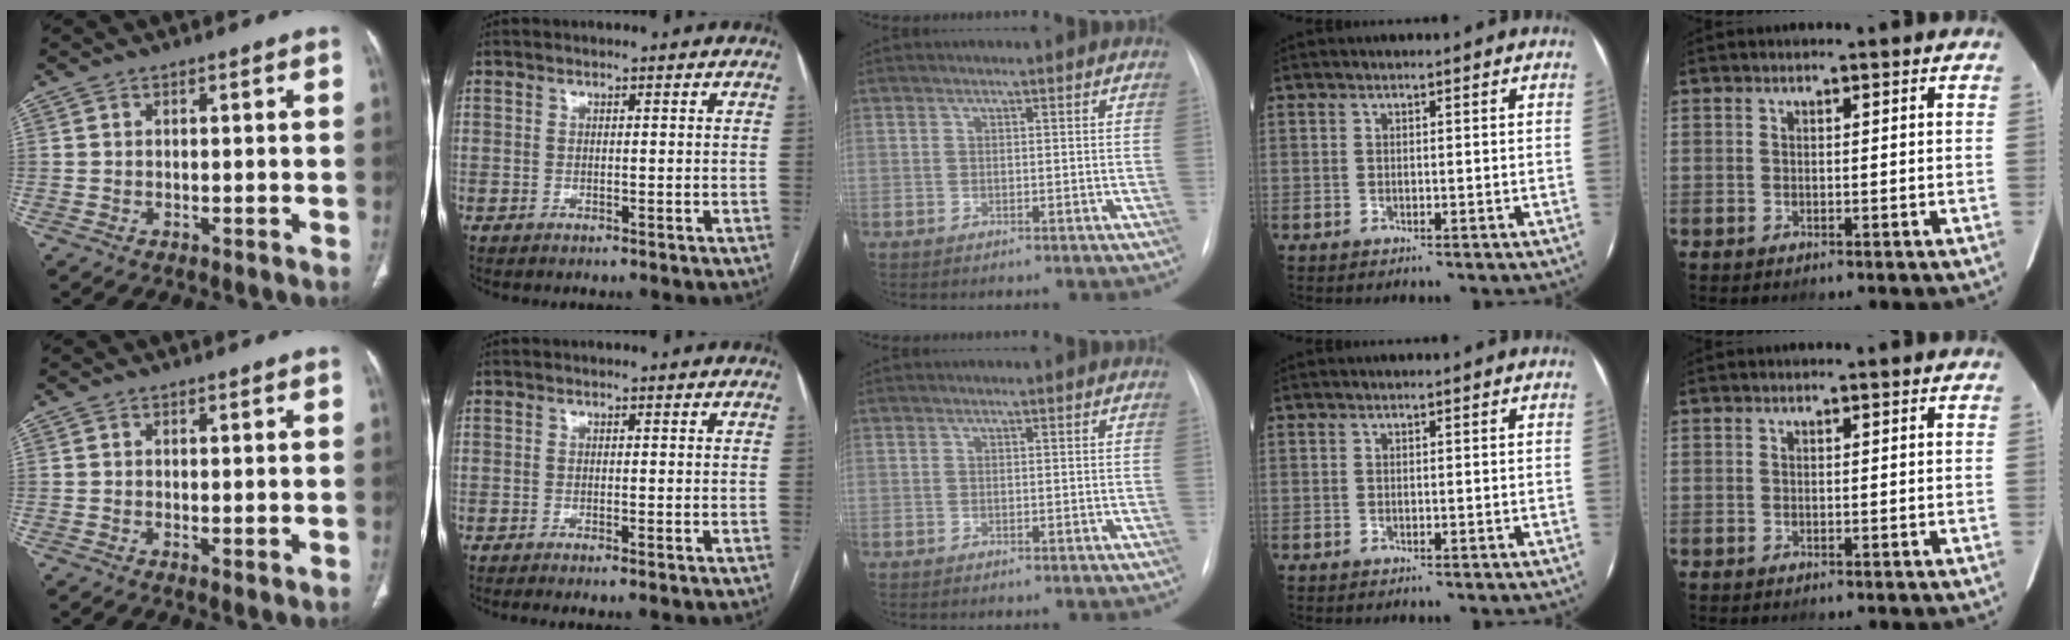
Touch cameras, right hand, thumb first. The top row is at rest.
{"thumb": {"total": 1.4, "force": [-0.1, 0.5, 1.3], "torque": [-0.028, -0.008, -0.001]}, "index": {"total": 1.1, "force": [-0.8, -0.1, 0.8], "torque": [-0.014, -0.001, -0.012]}}